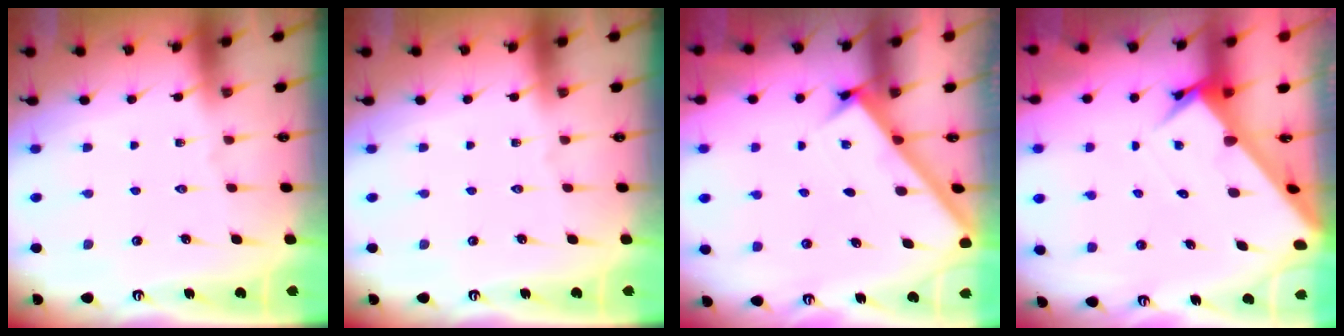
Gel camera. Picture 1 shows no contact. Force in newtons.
{"total": 0.0}
{"total": 2.8, "press": 2.7, "slide": 0.3}
{"total": 3.8, "press": 3.8, "slide": 0.3}